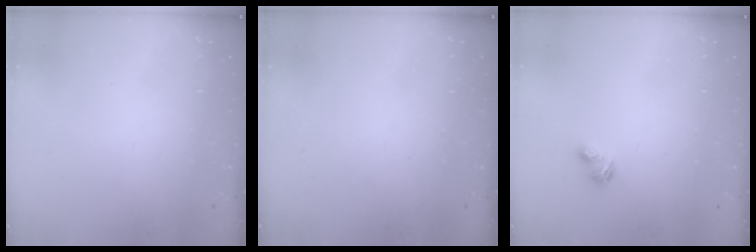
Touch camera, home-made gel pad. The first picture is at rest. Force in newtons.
{"total": 0.0}
{"total": 3.1, "press": 3.0, "slide": 0.5}